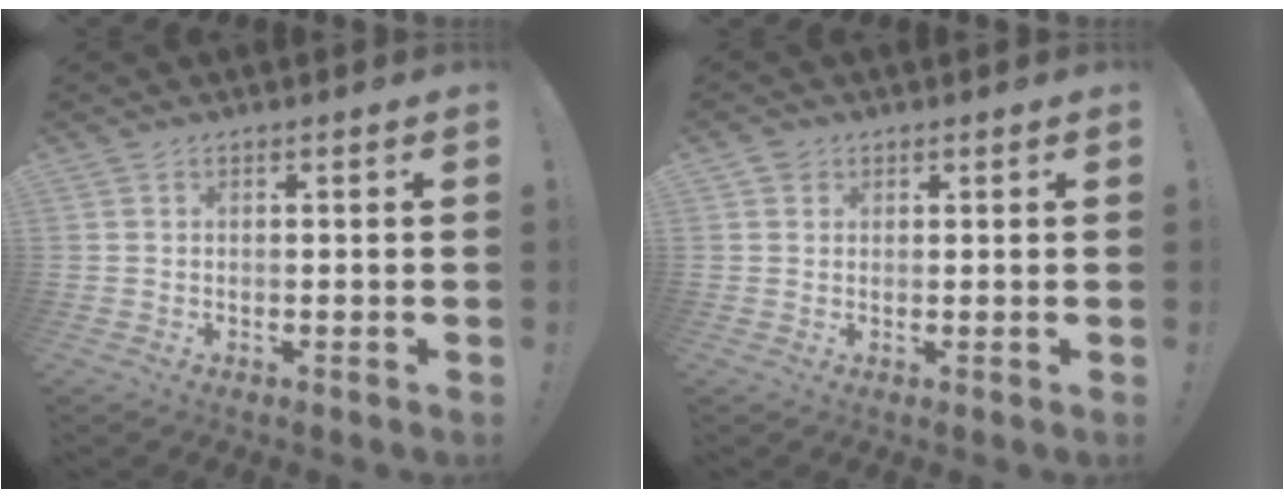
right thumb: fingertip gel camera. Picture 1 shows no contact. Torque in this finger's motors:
{"motor_torque": [-0.05, 0.22, -0.05, -0.25, 0.02]}